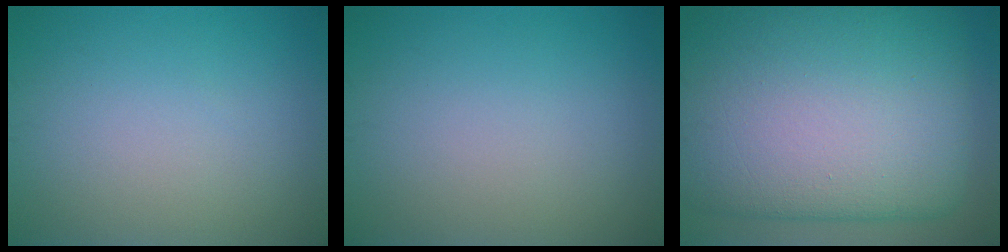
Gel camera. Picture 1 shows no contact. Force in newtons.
{"total": 0.0}
{"total": 20.2, "press": 20.2, "slide": 0.3}